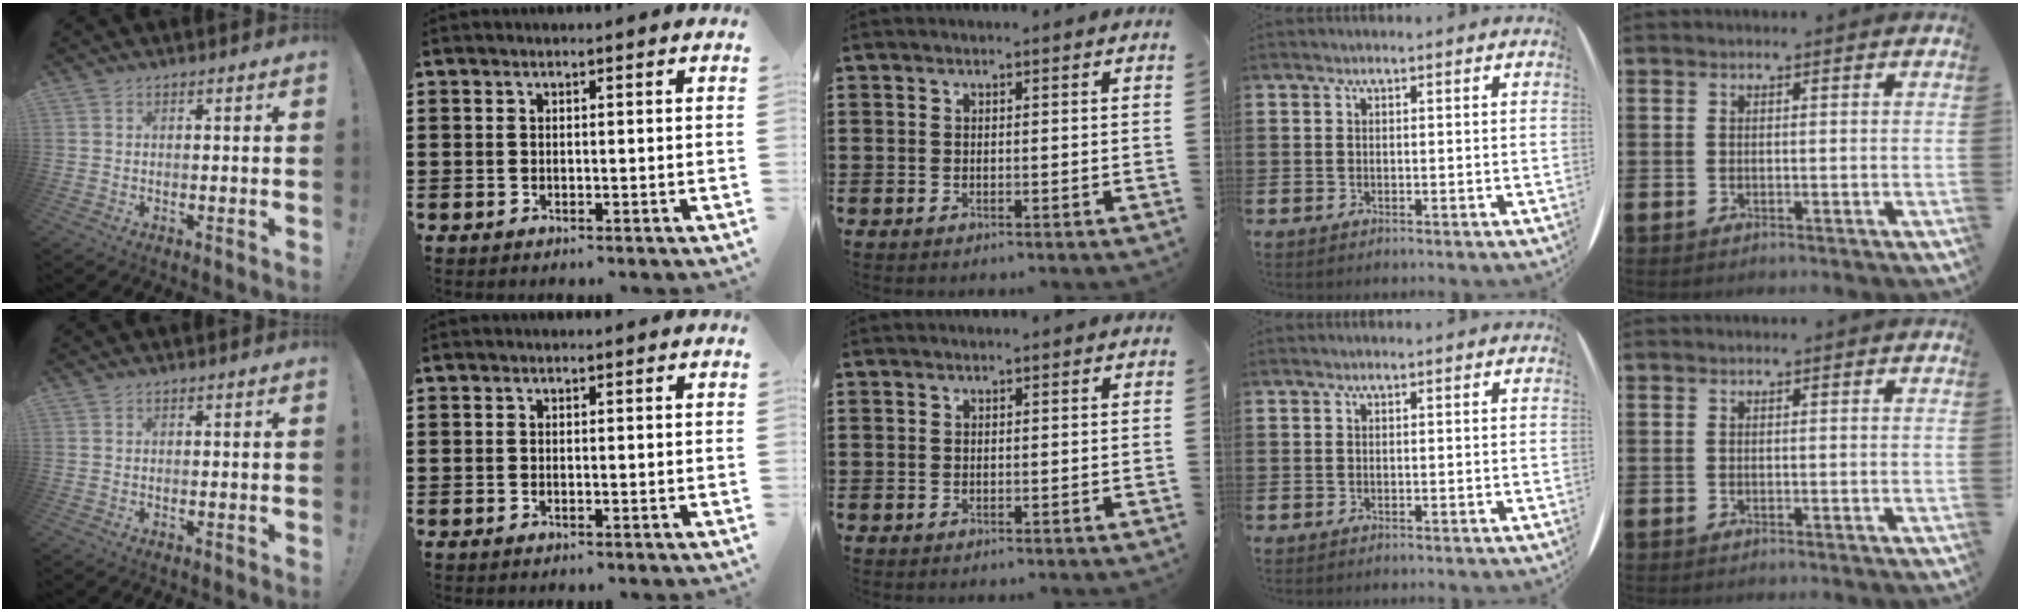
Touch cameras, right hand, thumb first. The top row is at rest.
{}